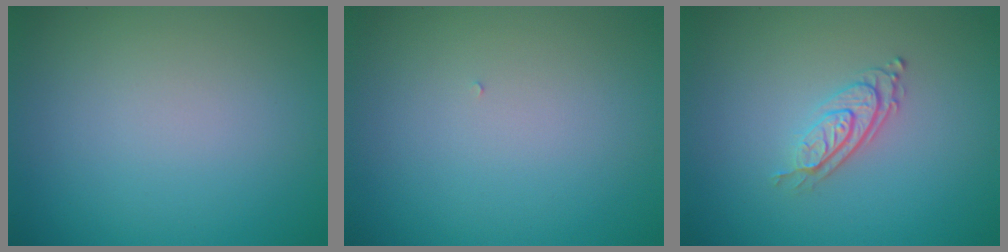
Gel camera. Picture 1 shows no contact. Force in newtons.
{"total": 0.0}
{"total": 2.7, "press": 2.0, "slide": 1.9}